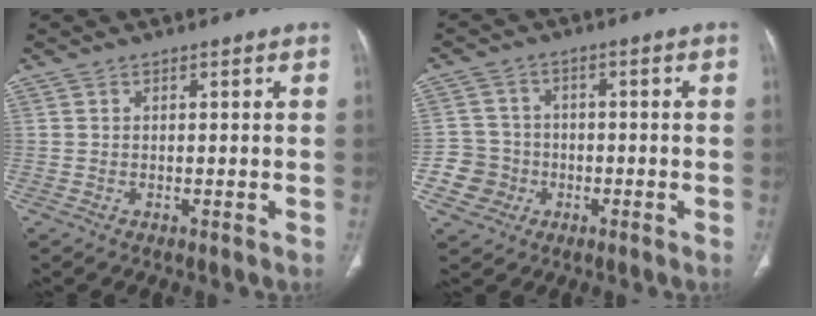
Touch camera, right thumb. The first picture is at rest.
{"total": 6.2, "force": [-2.0, 5.9, 0.1], "torque": [0.026, 0.018, -0.037]}